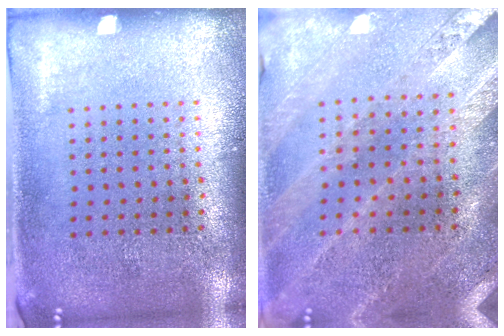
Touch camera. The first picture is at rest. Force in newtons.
{"total": 0.8, "press": 0.8, "slide": 0.2}